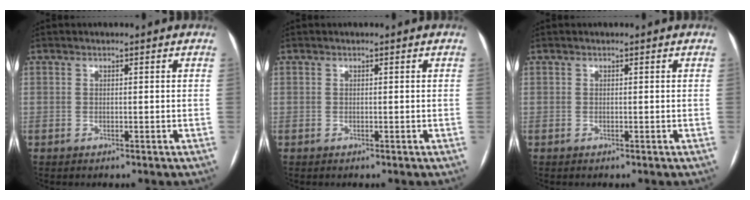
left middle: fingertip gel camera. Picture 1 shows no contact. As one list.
[{"total": 0.0}, {"total": 0.0}]